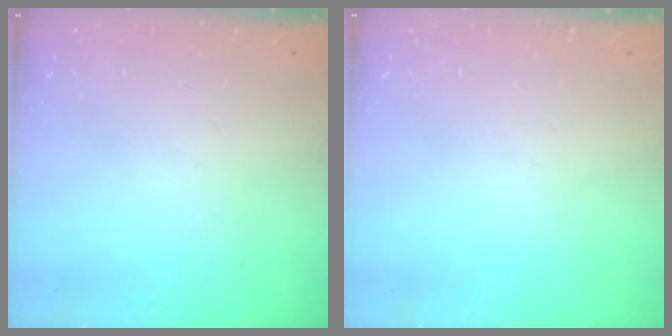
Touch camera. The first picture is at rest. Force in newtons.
{"total": 0.0}